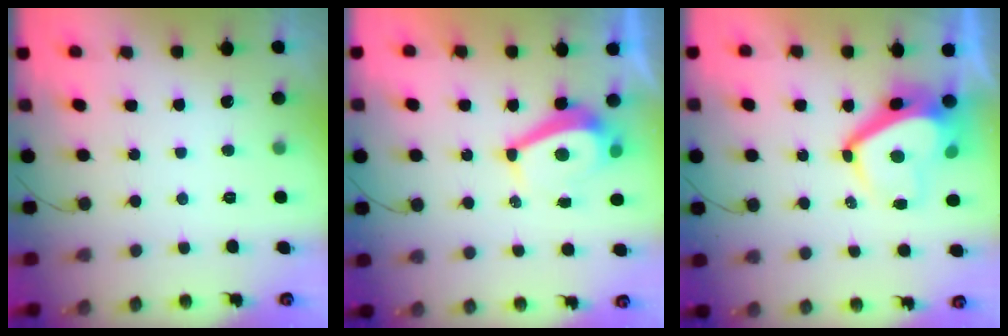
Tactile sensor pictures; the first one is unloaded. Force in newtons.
{"total": 5.6, "press": 5.6, "slide": 0.2}
{"total": 8.8, "press": 8.7, "slide": 1.4}